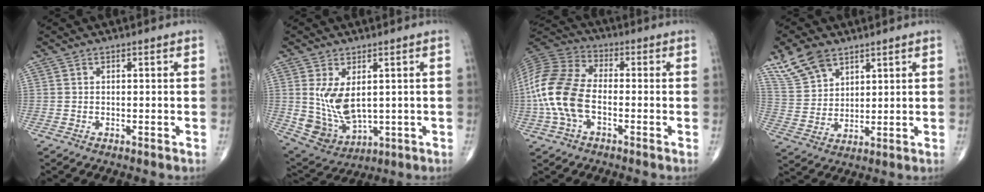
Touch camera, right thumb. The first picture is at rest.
{"total": 10.4, "force": [1.4, 6.4, 8.1], "torque": [-0.142, -0.018, 0.051]}
{"total": 15.1, "force": [-2.7, 8.9, 12.0], "torque": [-0.266, 0.028, -0.058]}
{"total": 9.2, "force": [6.3, 5.2, 4.2], "torque": [-0.073, -0.018, 0.133]}